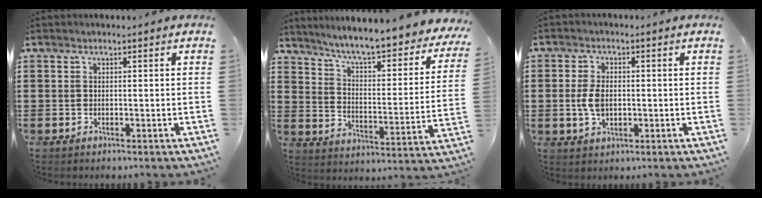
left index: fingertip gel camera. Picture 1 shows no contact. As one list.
[{"total": 5.9, "force": [5.4, -0.4, 2.5], "torque": [-0.071, -0.050, 0.084]}, {"total": 4.4, "force": [-0.1, 2.6, 3.5], "torque": [-0.092, 0.000, -0.009]}]